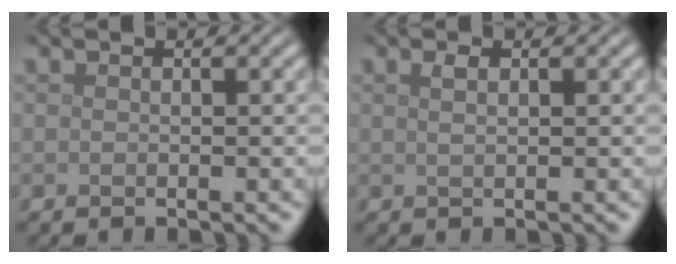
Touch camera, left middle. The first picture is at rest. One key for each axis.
{"total": 1.0, "fx": 0.5, "fy": 0.3, "fz": 0.8, "tx": -0.017, "ty": 0.002, "tz": 0.009}